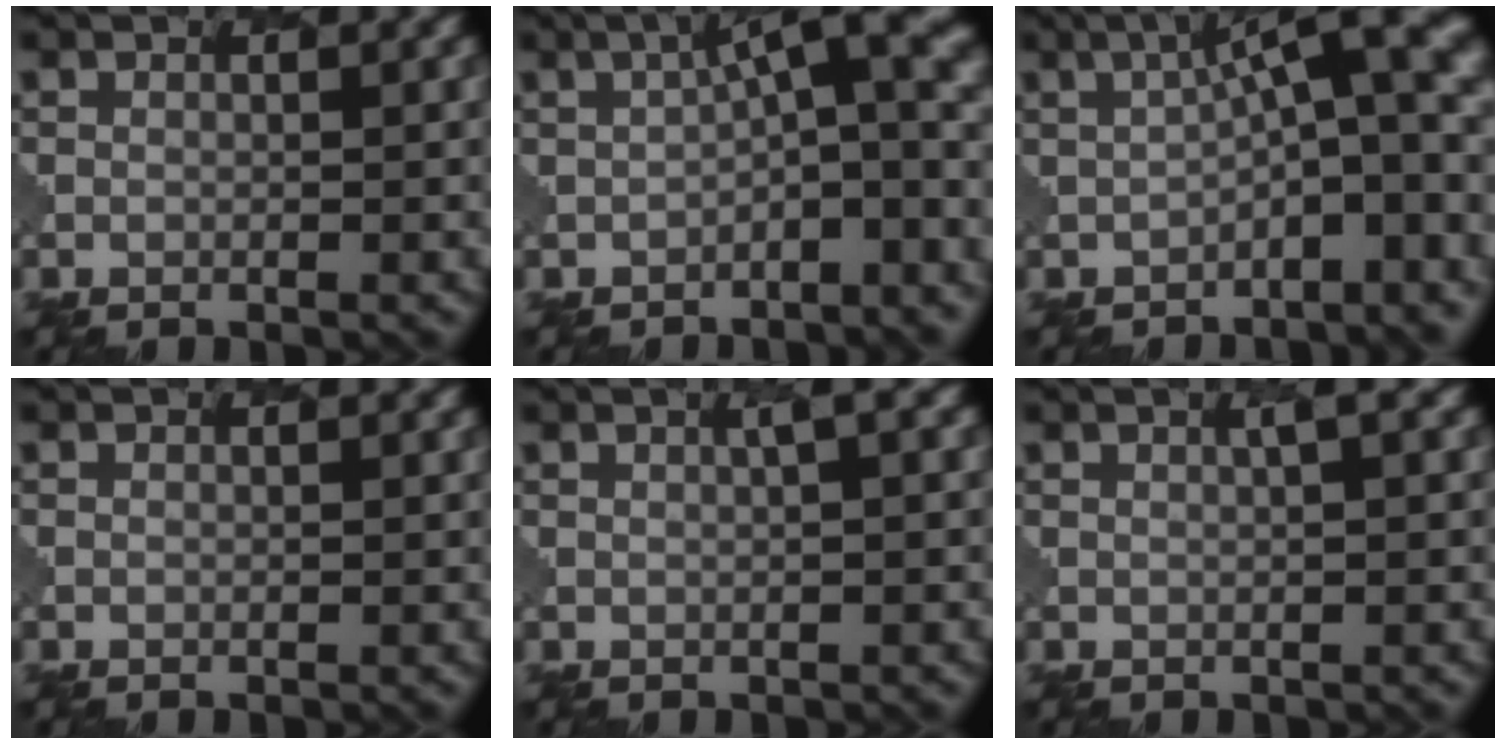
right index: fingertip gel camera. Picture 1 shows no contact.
{"total": 6.5, "force": [-0.7, 2.2, 6.1], "torque": [-0.075, 0.014, -0.018]}
{"total": 9.2, "force": [-0.9, 3.0, 8.6], "torque": [-0.110, 0.017, -0.017]}
{"total": 0.0}
{"total": 2.2, "force": [0.6, 0.6, 2.0], "torque": [-0.020, 0.006, 0.008]}
{"total": 1.9, "force": [0.6, 0.5, 1.7], "torque": [-0.017, 0.005, 0.007]}